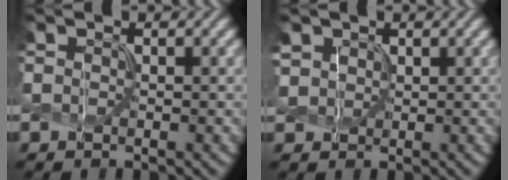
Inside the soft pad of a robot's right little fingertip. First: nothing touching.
{"total": 2.3, "force": [1.1, 1.9, 0.7], "torque": [-0.031, 0.001, 0.026]}